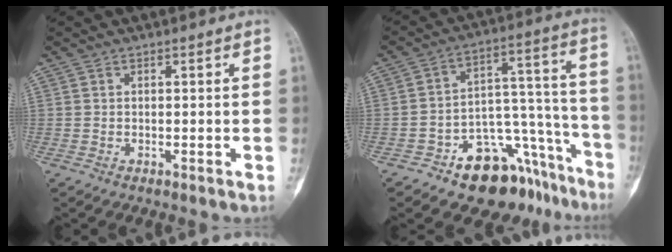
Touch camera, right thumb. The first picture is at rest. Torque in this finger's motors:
{"motor_torque": [2.00, 0.63, 1.02, -0.81, 0.27]}